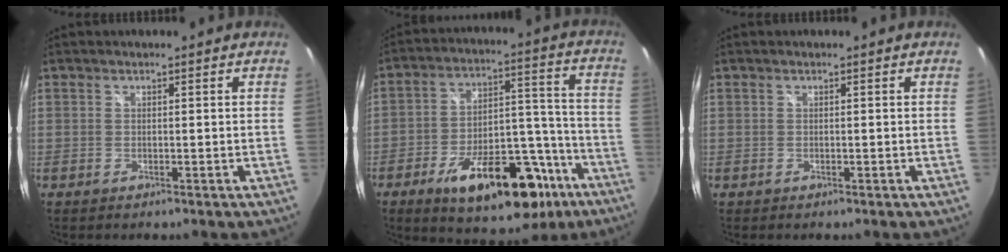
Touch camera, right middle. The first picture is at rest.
{"total": 22.4, "force": [-13.1, 9.9, 15.2], "torque": [-0.239, 0.017, -0.180]}
{"total": 0.0}